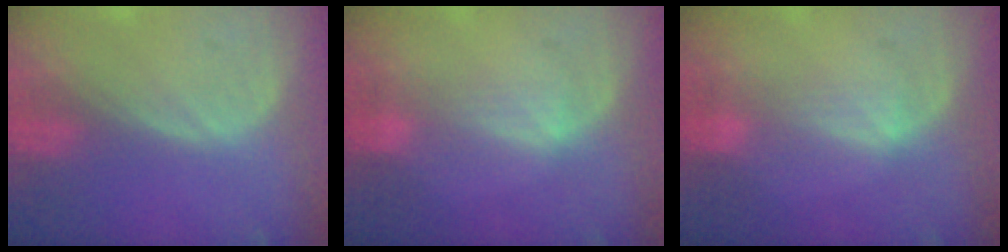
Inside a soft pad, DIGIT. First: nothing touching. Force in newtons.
{"total": 2.4, "press": 2.4, "slide": 0.4}
{"total": 2.4, "press": 2.4, "slide": 0.4}